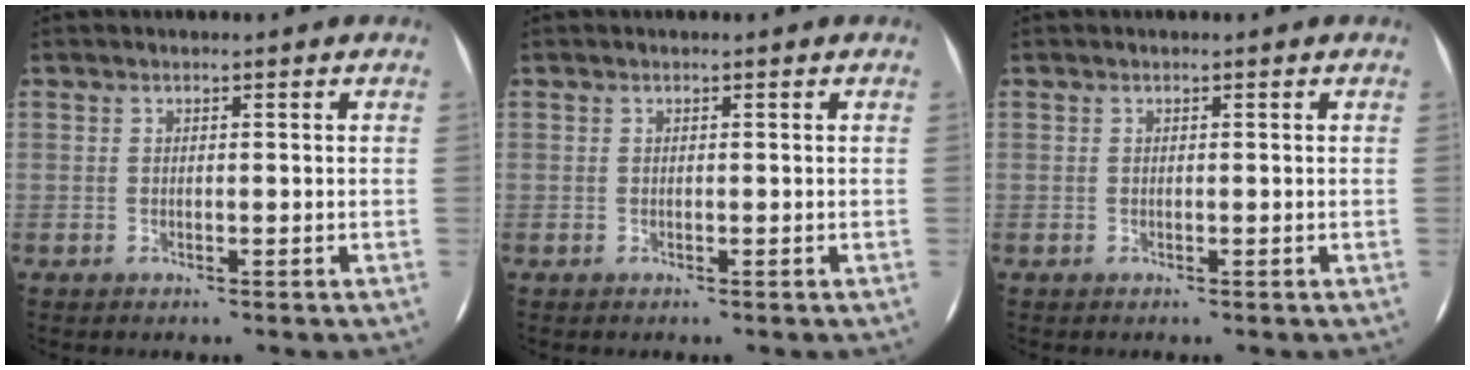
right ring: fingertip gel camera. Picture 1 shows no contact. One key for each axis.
{"total": 0.0}
{"total": 0.0}